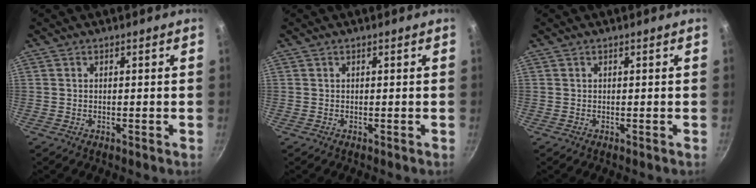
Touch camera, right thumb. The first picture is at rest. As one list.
[{"total": 0.0}, {"total": 0.0}]